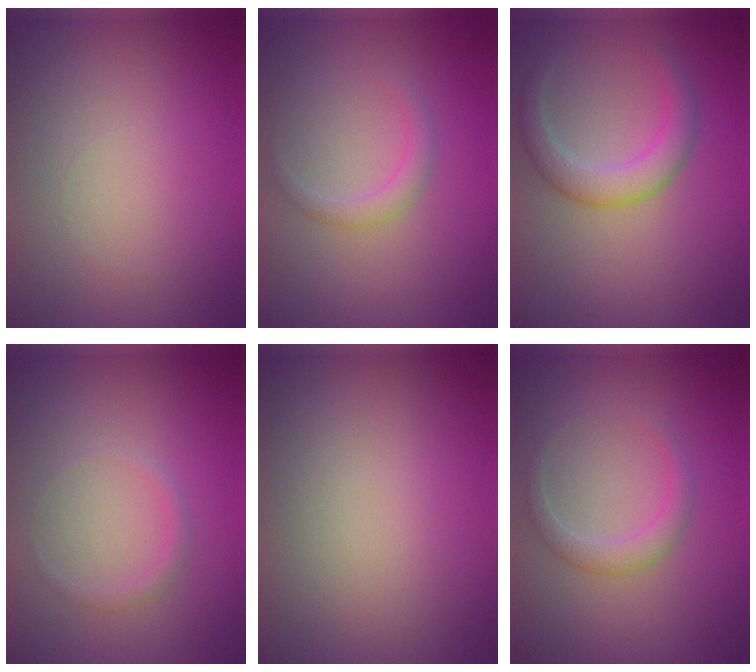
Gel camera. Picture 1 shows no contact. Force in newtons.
{"total": 1.4, "press": 1.4, "slide": 0.0}
{"total": 3.2, "press": 3.2, "slide": 0.1}
{"total": 0.9, "press": 0.9, "slide": 0.1}
{"total": 0.0}
{"total": 1.9, "press": 1.9, "slide": 0.1}